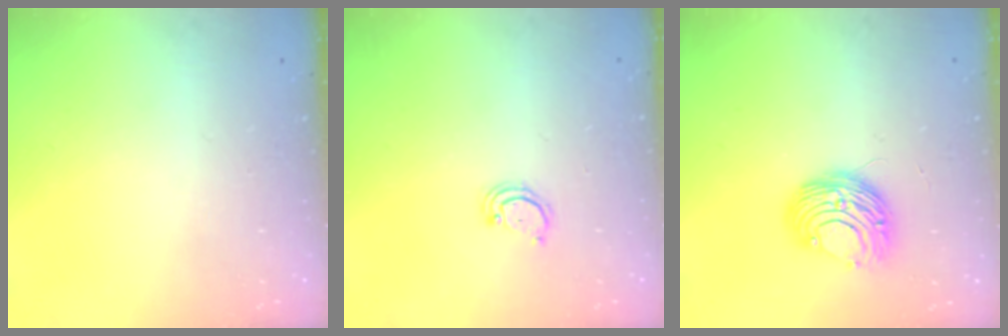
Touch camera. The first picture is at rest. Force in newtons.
{"total": 2.4, "press": 2.4, "slide": 0.2}
{"total": 10.0, "press": 10.0, "slide": 0.7}